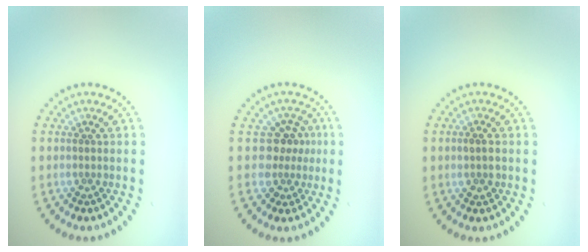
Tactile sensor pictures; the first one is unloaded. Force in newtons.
{"total": 2.8, "press": 2.1, "slide": 1.9}
{"total": 1.5, "press": 1.5, "slide": 0.1}